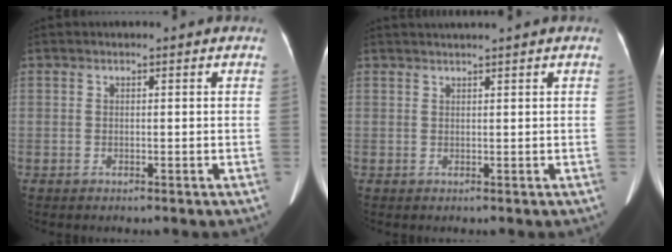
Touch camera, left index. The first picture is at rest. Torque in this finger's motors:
{"motor_torque": [0.02, -0.10, 0.01, 0.04]}